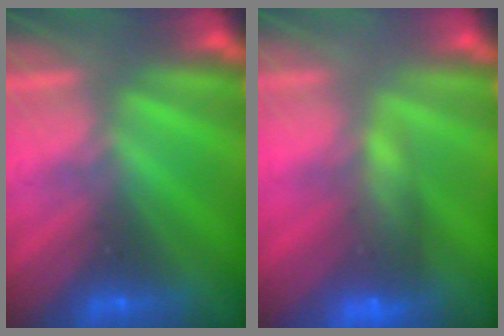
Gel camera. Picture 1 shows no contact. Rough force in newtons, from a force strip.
{"total": 9.6}